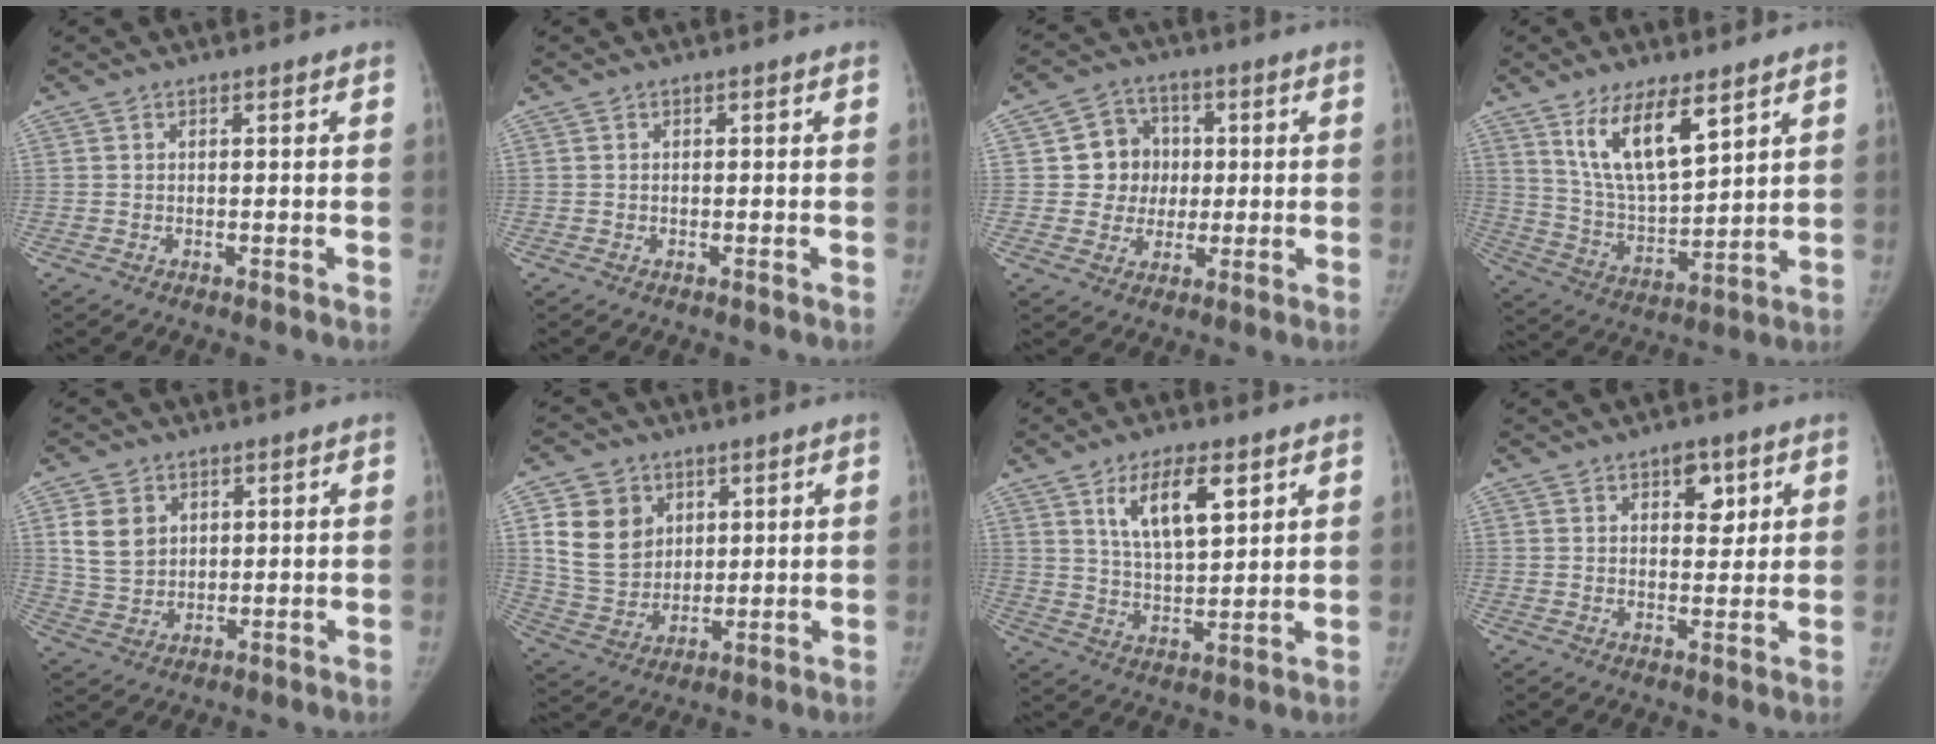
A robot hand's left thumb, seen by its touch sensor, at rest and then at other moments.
{"total": 0.0}
{"total": 8.9, "force": [0.9, 8.4, 2.7], "torque": [0.004, 0.011, 0.012]}
{"total": 13.5, "force": [7.7, 5.0, 9.8], "torque": [-0.154, -0.047, 0.156]}
{"total": 7.4, "force": [2.6, 5.7, 3.8], "torque": [-0.053, -0.010, 0.059]}
{"total": 11.9, "force": [4.3, 9.6, 5.7], "torque": [-0.073, -0.016, 0.093]}
{"total": 10.8, "force": [5.3, 4.4, 8.4], "torque": [-0.131, -0.027, 0.101]}
{"total": 5.1, "force": [2.5, 3.0, 3.3], "torque": [-0.019, -0.012, 0.033]}